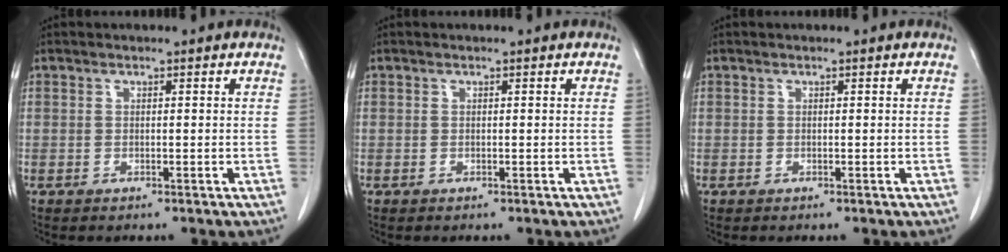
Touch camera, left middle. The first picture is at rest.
{"total": 0.0}
{"total": 0.0}